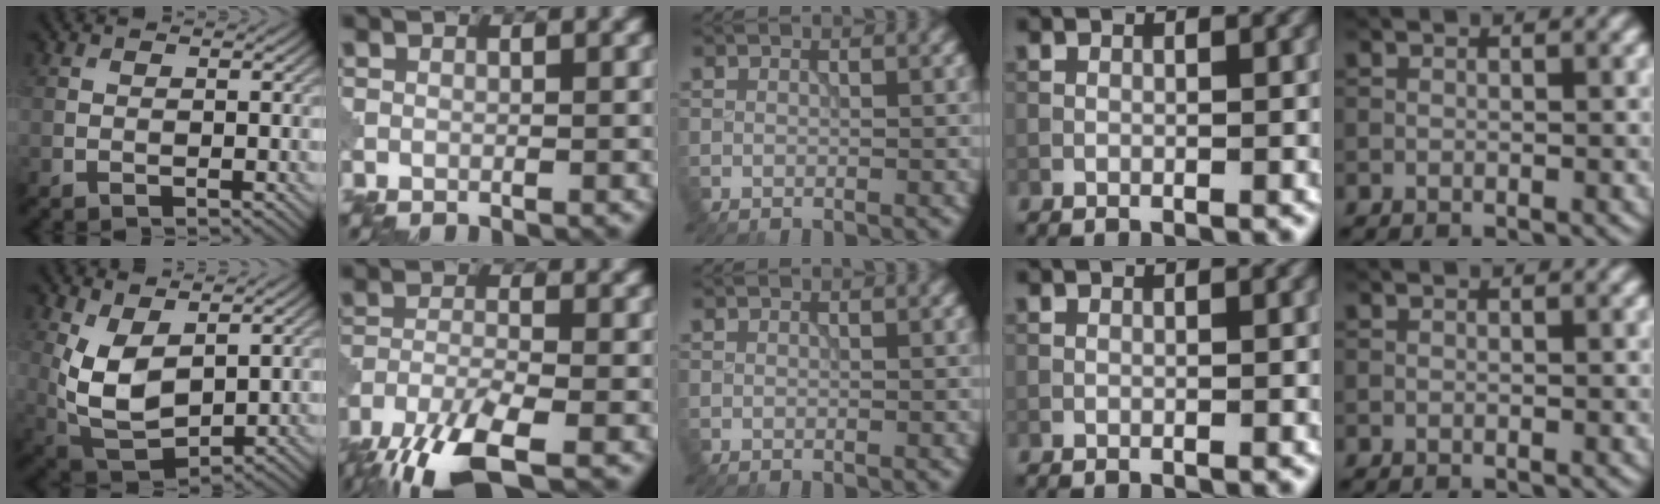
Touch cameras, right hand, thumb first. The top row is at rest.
{"thumb": {"total": 8.9, "force": [2.1, 5.1, 7.0], "torque": [-0.177, -0.007, 0.042]}, "index": {"total": 8.0, "force": [-5.8, 1.9, 5.2], "torque": [-0.104, -0.013, -0.115]}}